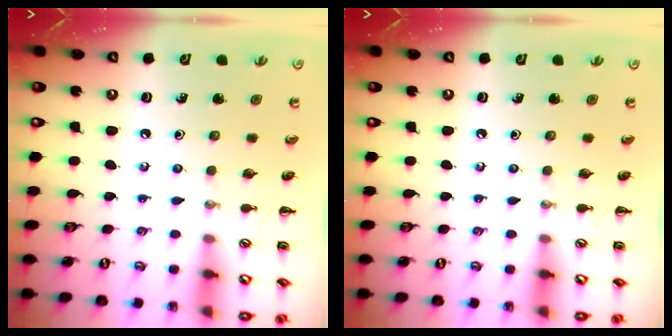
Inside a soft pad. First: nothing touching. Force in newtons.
{"total": 0.0}